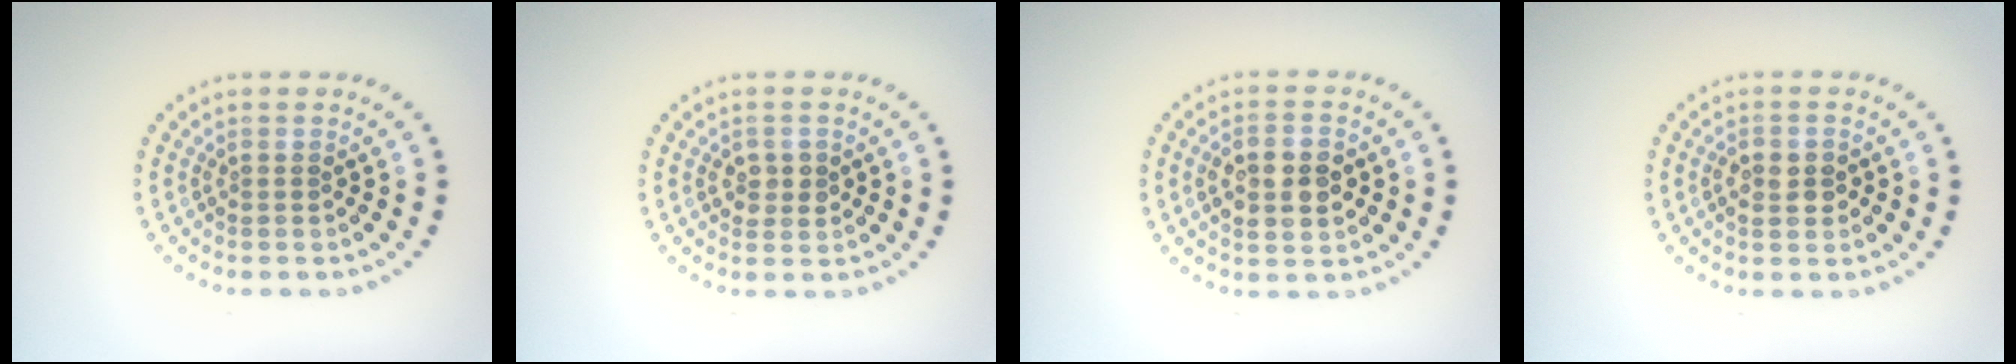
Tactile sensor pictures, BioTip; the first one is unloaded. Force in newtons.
{"total": 1.8, "press": 1.8, "slide": 0.0}
{"total": 4.4, "press": 4.3, "slide": 0.4}
{"total": 2.2, "press": 2.2, "slide": 0.3}